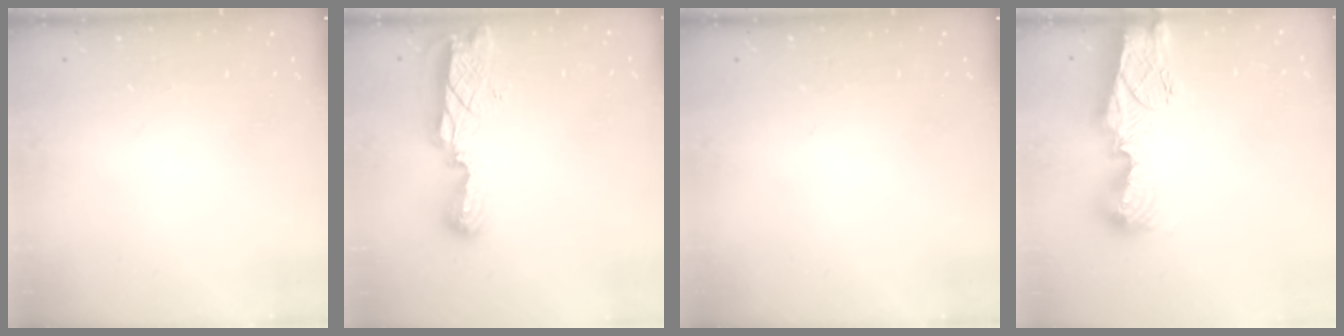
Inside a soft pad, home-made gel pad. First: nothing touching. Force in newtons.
{"total": 8.5, "press": 8.4, "slide": 1.2}
{"total": 0.0}
{"total": 12.9, "press": 12.9, "slide": 1.4}